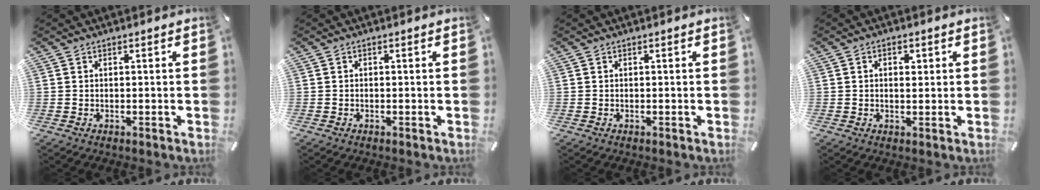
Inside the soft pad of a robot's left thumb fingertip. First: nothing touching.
{"total": 0.0}
{"total": 0.0}
{"total": 2.2, "force": [0.3, 1.5, 1.6], "torque": [-0.019, 0.001, 0.000]}